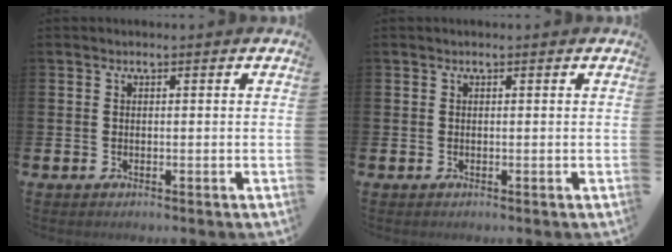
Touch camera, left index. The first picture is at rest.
{"total": 0.0}